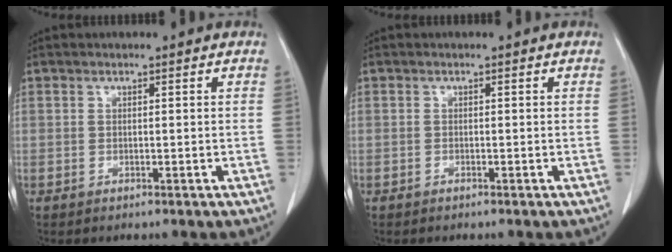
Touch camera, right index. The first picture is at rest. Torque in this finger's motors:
{"motor_torque": [-0.15, -0.01, -0.02, -0.02]}